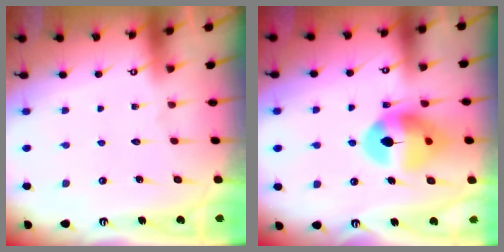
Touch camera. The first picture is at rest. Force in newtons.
{"total": 12.8, "press": 12.6, "slide": 1.9}